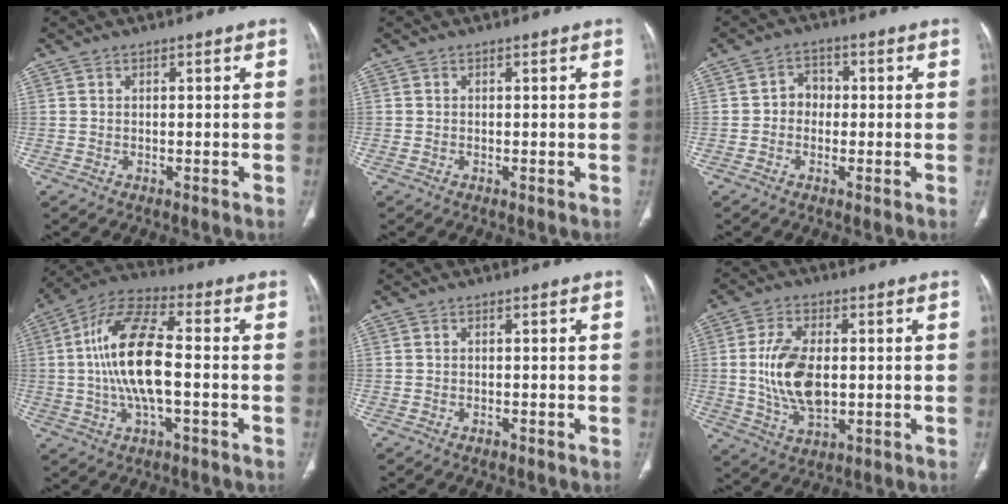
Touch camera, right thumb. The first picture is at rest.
{"total": 0.5, "force": [-0.1, 0.3, 0.4], "torque": [-0.011, -0.001, -0.002]}
{"total": 3.8, "force": [-0.4, 3.3, 1.9], "torque": [-0.006, 0.018, -0.016]}
{"total": 15.8, "force": [-0.6, 6.1, 14.5], "torque": [-0.291, 0.024, -0.018]}
{"total": 0.5, "force": [-0.4, 0.3, 0.2], "torque": [-0.004, 0.000, -0.006]}
{"total": 11.7, "force": [0.1, 6.4, 9.7], "torque": [-0.187, -0.005, 0.009]}